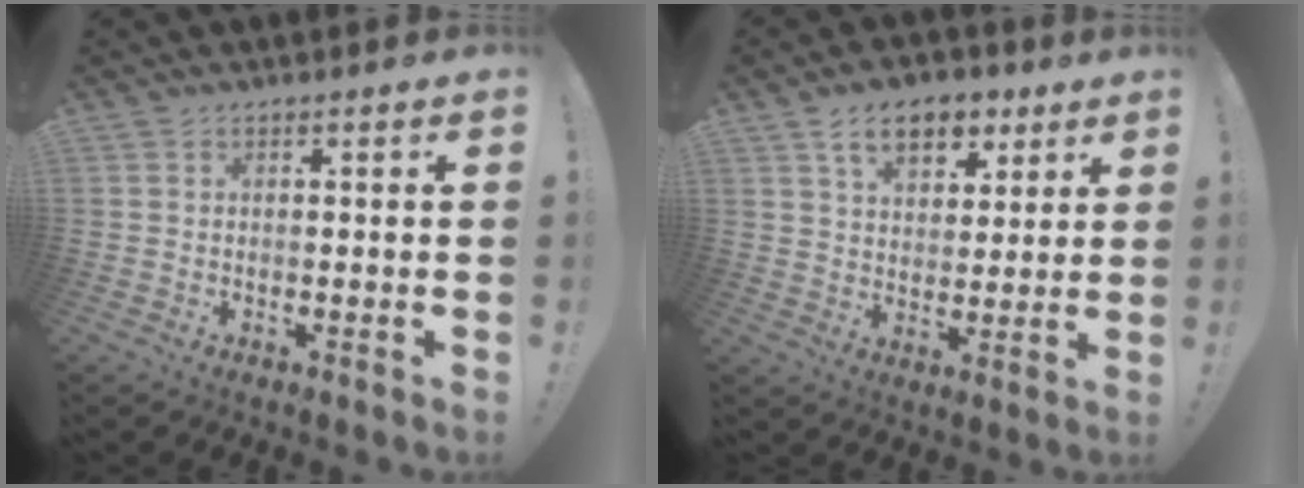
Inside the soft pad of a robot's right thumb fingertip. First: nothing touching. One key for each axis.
{"total": 11.8, "fx": 6.4, "fy": 7.2, "fz": 6.8, "tx": -0.102, "ty": -0.019, "tz": 0.119}